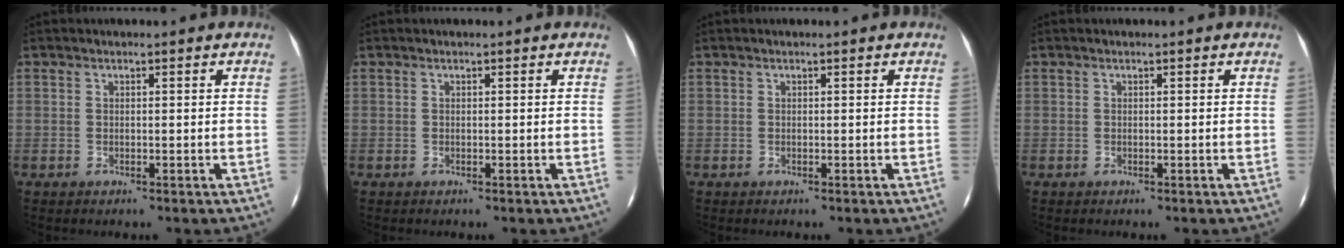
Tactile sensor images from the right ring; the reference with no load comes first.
{"total": 0.0}
{"total": 0.0}
{"total": 0.0}